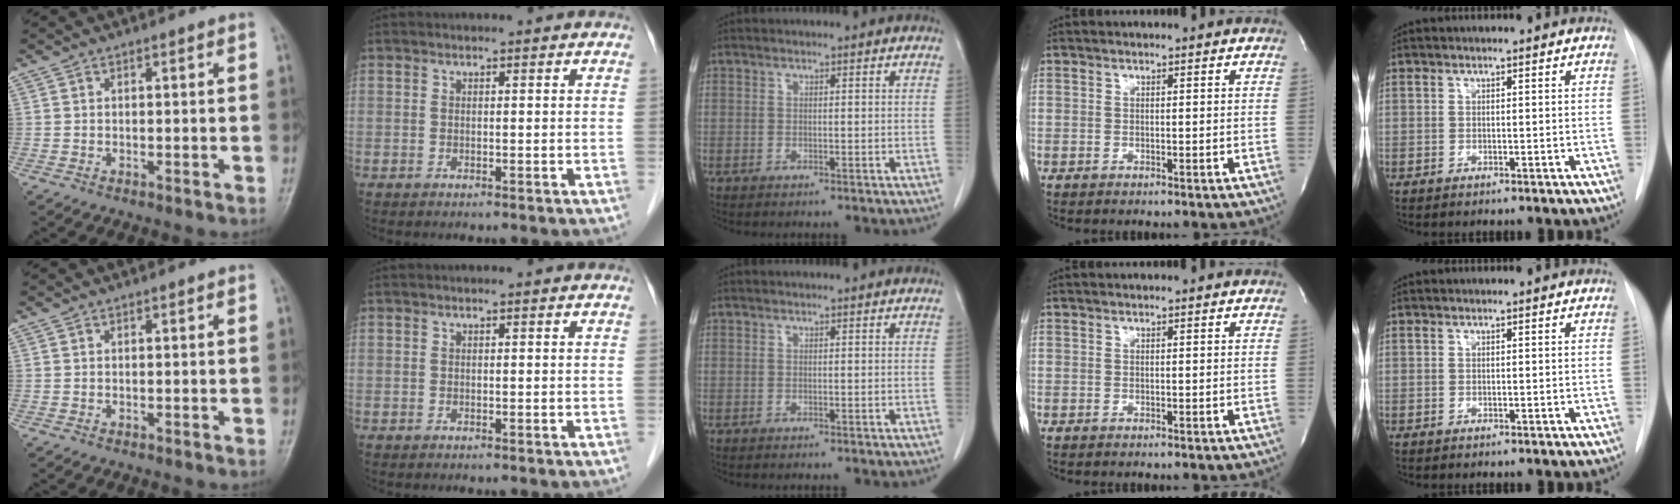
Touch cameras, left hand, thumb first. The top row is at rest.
{}